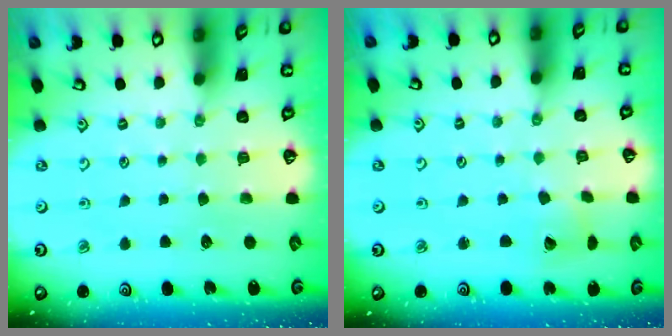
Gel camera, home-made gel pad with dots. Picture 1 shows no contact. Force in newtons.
{"total": 4.1, "press": 4.1, "slide": 0.5}